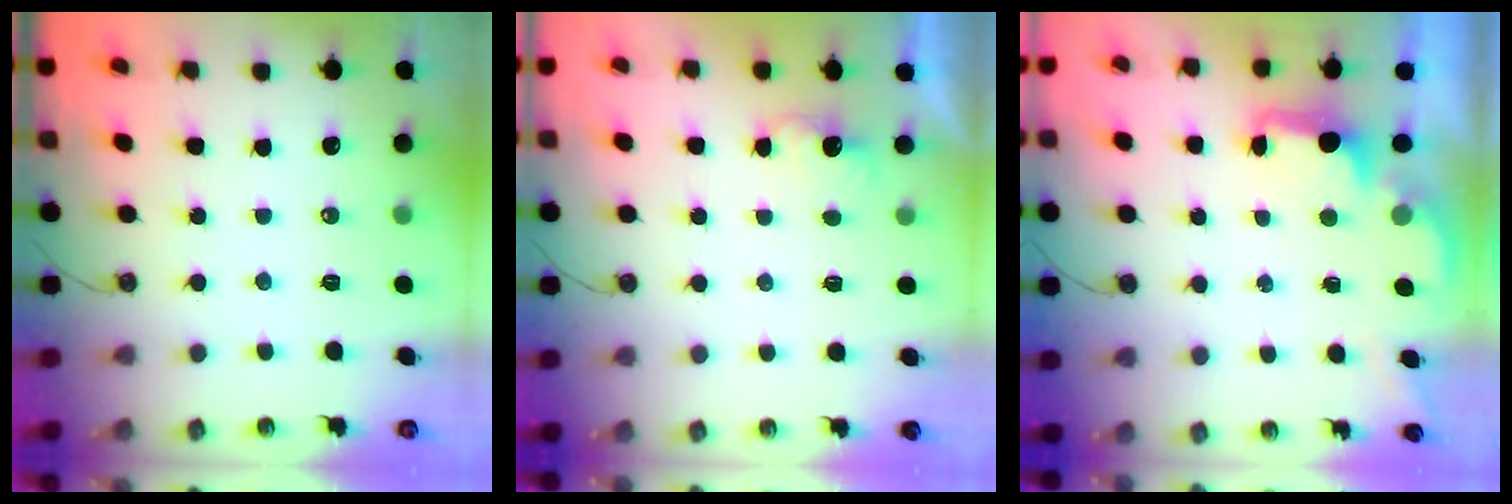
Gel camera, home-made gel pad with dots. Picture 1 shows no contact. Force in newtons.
{"total": 2.2, "press": 2.1, "slide": 0.8}
{"total": 2.1, "press": 1.9, "slide": 0.8}